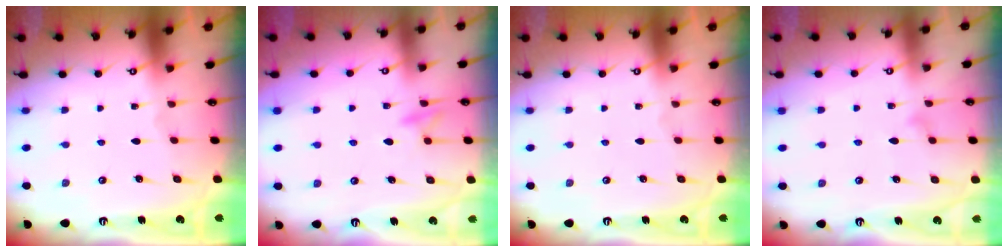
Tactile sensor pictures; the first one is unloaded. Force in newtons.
{"total": 8.9, "press": 8.9, "slide": 0.8}
{"total": 0.0}
{"total": 6.8, "press": 6.7, "slide": 0.4}